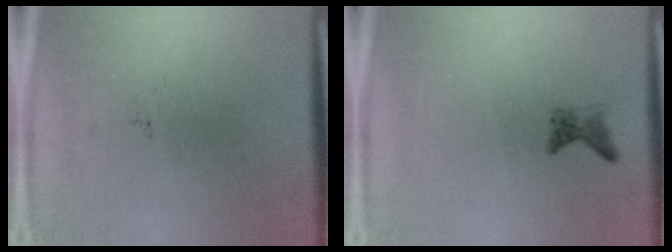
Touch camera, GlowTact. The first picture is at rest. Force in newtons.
{"total": 1.2}